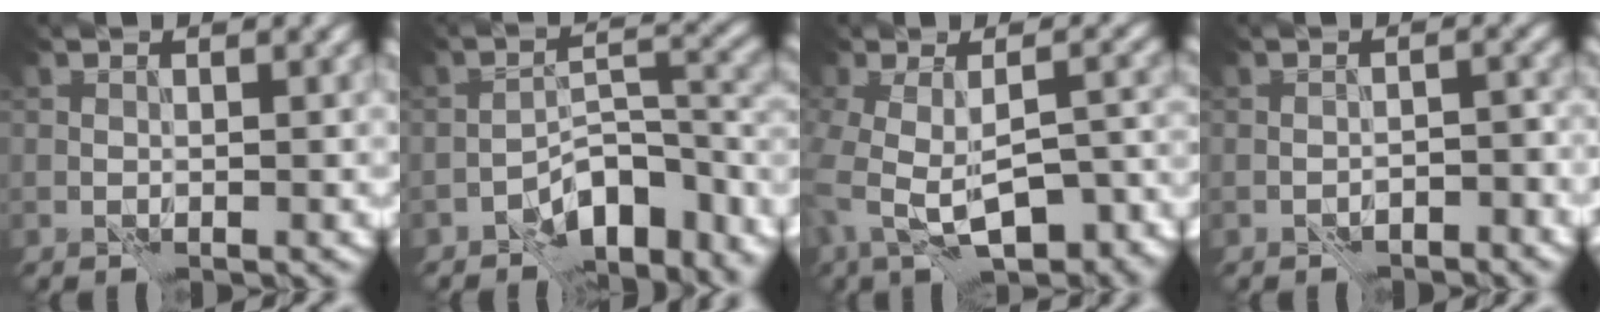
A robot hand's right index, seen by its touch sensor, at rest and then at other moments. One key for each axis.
{"total": 8.6, "fx": -5.4, "fy": 3.6, "fz": 5.7, "tx": -0.072, "ty": 0.005, "tz": -0.093}
{"total": 9.5, "fx": -4.9, "fy": 4.2, "fz": 7.0, "tx": -0.135, "ty": -0.018, "tz": -0.045}
{"total": 2.0, "fx": -1.5, "fy": 0.6, "fz": 1.2, "tx": -0.019, "ty": 0.008, "tz": -0.024}